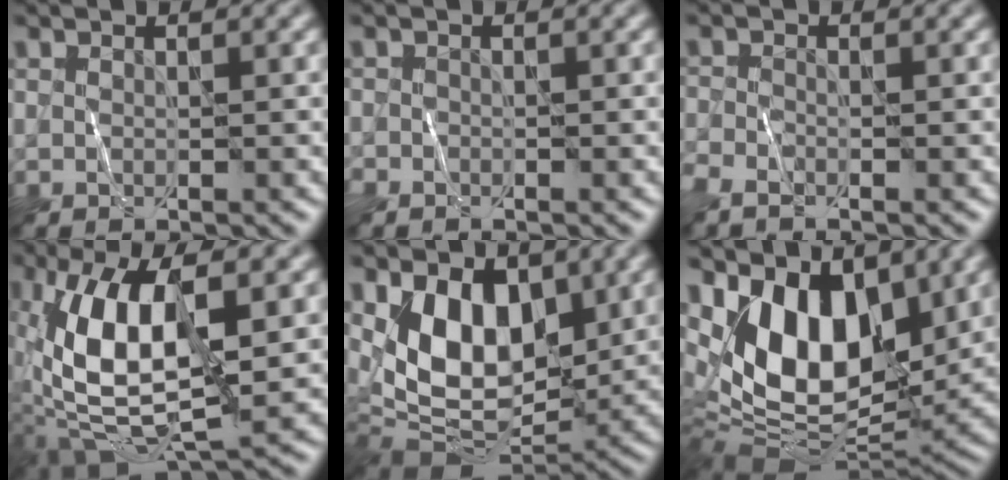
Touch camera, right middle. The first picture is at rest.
{"total": 1.0, "force": [-0.7, 0.7, 0.1], "torque": [0.000, -0.002, -0.016]}
{"total": 2.2, "force": [-1.8, 0.7, 1.1], "torque": [-0.027, -0.009, -0.046]}
{"total": 12.0, "force": [0.6, 5.3, 10.8], "torque": [-0.210, 0.005, 0.005]}
{"total": 9.1, "force": [2.0, 5.7, 6.7], "torque": [-0.118, -0.021, 0.033]}
{"total": 12.5, "force": [3.7, 7.4, 9.4], "torque": [-0.168, -0.006, 0.062]}